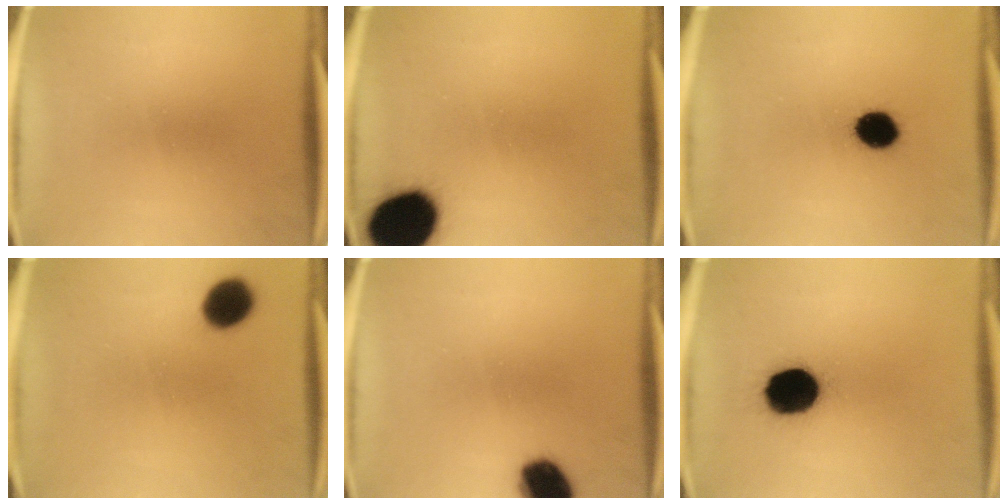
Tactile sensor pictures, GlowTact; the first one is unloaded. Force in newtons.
{"total": 18.1}
{"total": 8.2}
{"total": 8.2}
{"total": 10.6}
{"total": 15.7}